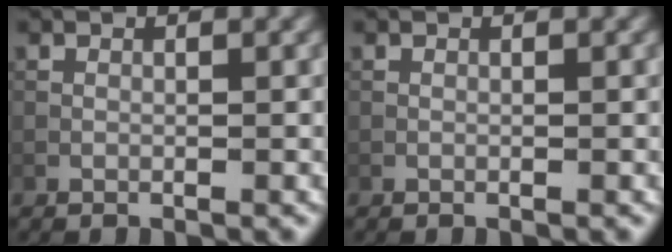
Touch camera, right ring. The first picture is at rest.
{"total": 0.0}